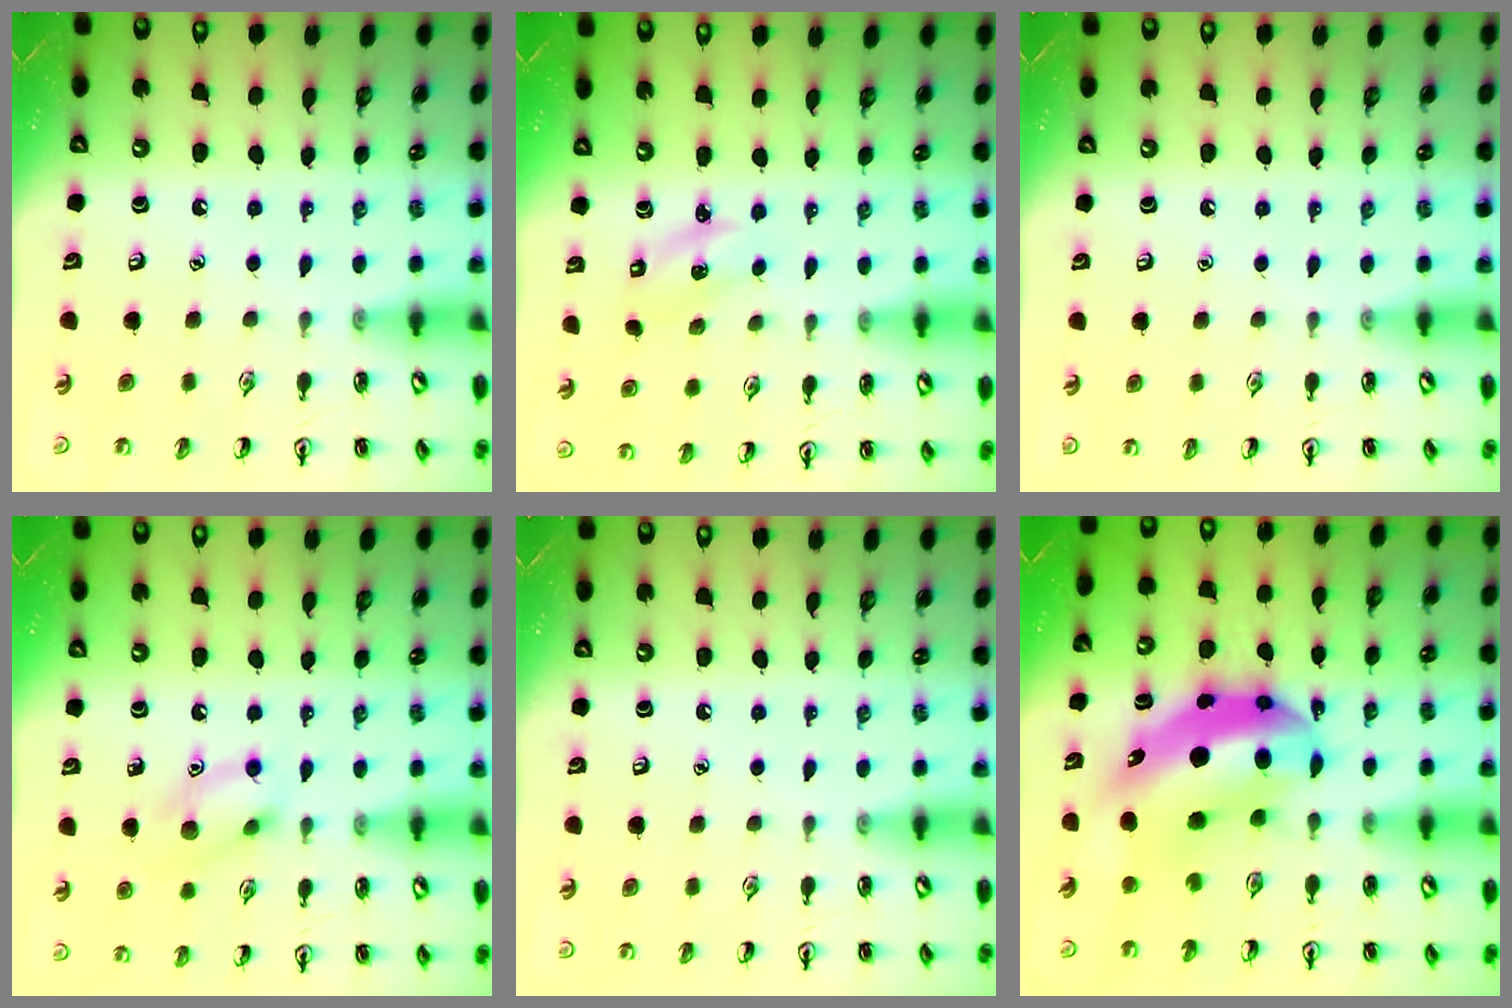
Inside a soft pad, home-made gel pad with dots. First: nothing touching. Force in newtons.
{"total": 2.3, "press": 2.2, "slide": 0.4}
{"total": 0.0}
{"total": 9.4, "press": 9.4, "slide": 0.9}
{"total": 0.0}
{"total": 11.9, "press": 11.3, "slide": 3.6}